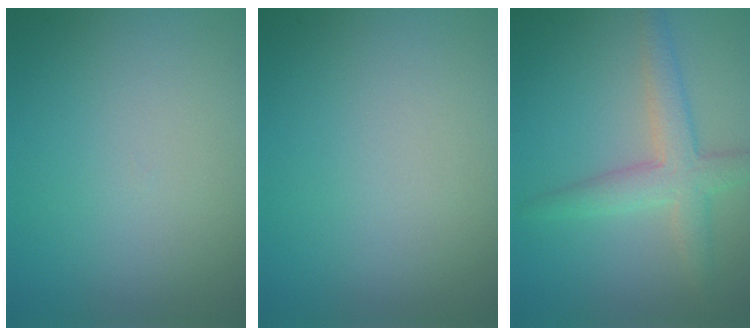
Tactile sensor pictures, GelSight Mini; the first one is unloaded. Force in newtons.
{"total": 0.0}
{"total": 3.6, "press": 3.6, "slide": 0.1}